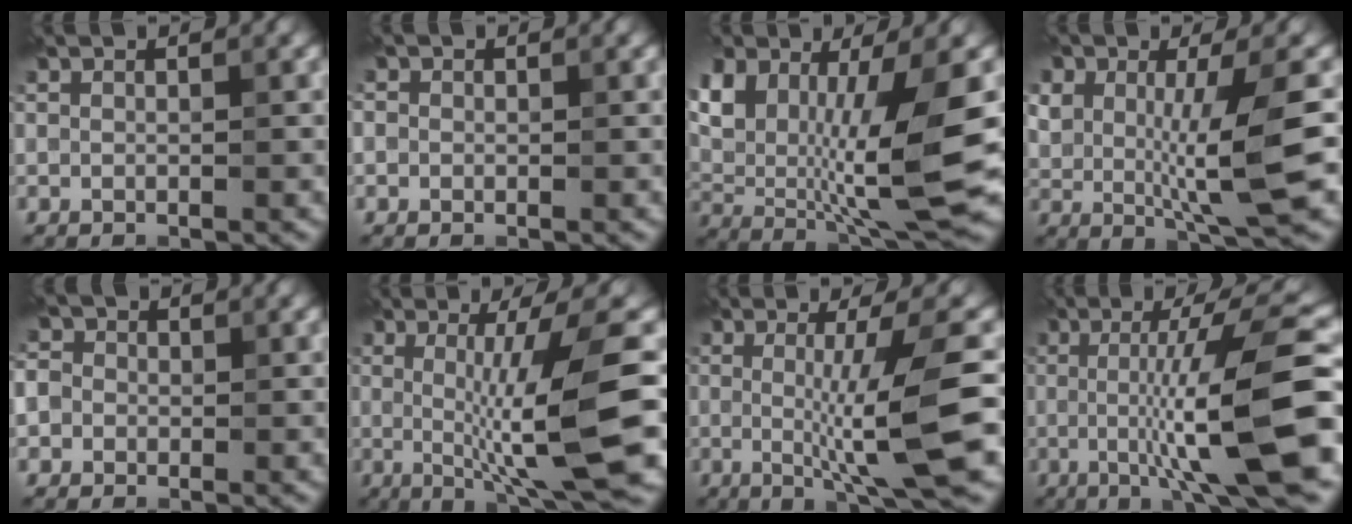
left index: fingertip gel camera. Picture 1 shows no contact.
{"total": 1.0, "force": [0.2, 1.0, 0.2], "torque": [-0.002, -0.001, -0.006]}
{"total": 12.5, "force": [1.0, 5.5, 11.2], "torque": [-0.215, -0.018, 0.020]}
{"total": 7.4, "force": [0.2, 2.5, 6.9], "torque": [-0.122, -0.006, 0.003]}
{"total": 4.1, "force": [0.4, 3.7, 1.6], "torque": [-0.015, 0.026, -0.031]}
{"total": 10.5, "force": [-0.4, 1.6, 10.4], "torque": [-0.136, -0.009, -0.001]}
{"total": 8.4, "force": [-0.4, 1.2, 8.3], "torque": [-0.119, -0.009, 0.000]}
{"total": 11.6, "force": [-1.3, 2.1, 11.3], "torque": [-0.157, 0.000, -0.024]}